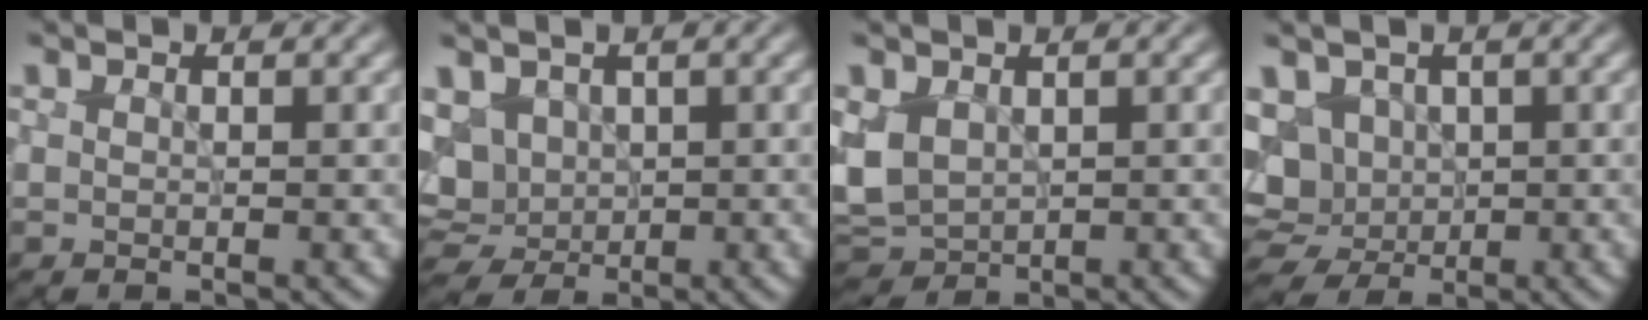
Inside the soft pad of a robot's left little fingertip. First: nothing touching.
{"total": 7.2, "force": [1.4, 5.8, 4.1], "torque": [-0.092, 0.010, 0.023]}
{"total": 4.0, "force": [0.3, 3.0, 2.6], "torque": [-0.061, -0.004, 0.006]}
{"total": 9.9, "force": [0.6, 8.5, 5.0], "torque": [-0.093, 0.013, -0.011]}